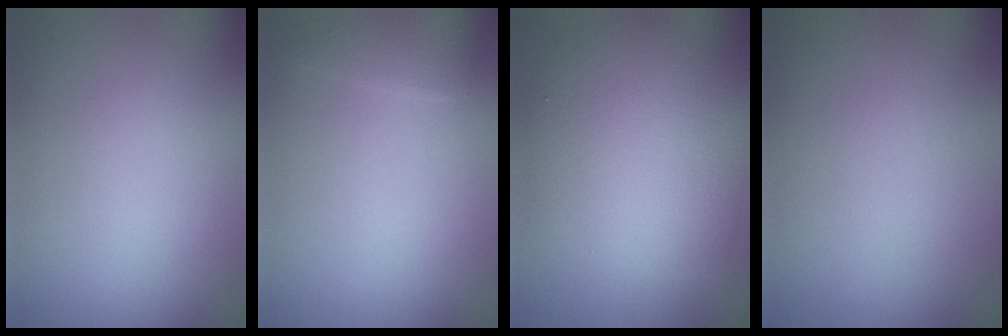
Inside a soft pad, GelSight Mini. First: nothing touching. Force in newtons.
{"total": 1.5, "press": 1.4, "slide": 0.1}
{"total": 8.2, "press": 8.2, "slide": 0.3}
{"total": 0.0}